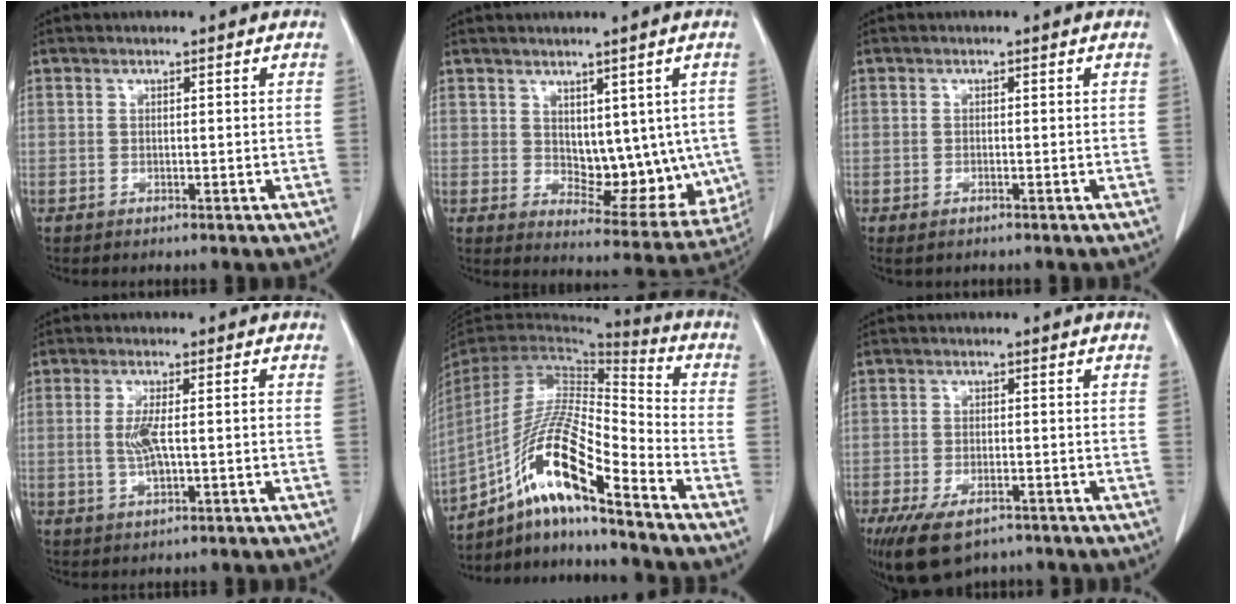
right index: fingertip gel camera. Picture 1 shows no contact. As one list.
[{"total": 10.9, "force": [1.6, 6.2, 8.8], "torque": [-0.101, -0.006, 0.042]}, {"total": 0.9, "force": [-0.6, 0.3, 0.6], "torque": [-0.013, -0.002, -0.006]}, {"total": 4.8, "force": [-0.5, 1.2, 4.6], "torque": [-0.101, 0.000, -0.008]}, {"total": 16.8, "force": [-10.8, 1.1, 12.7], "torque": [-0.257, -0.002, -0.200]}, {"total": 9.2, "force": [-6.2, 4.2, 5.3], "torque": [-0.096, -0.009, -0.098]}]